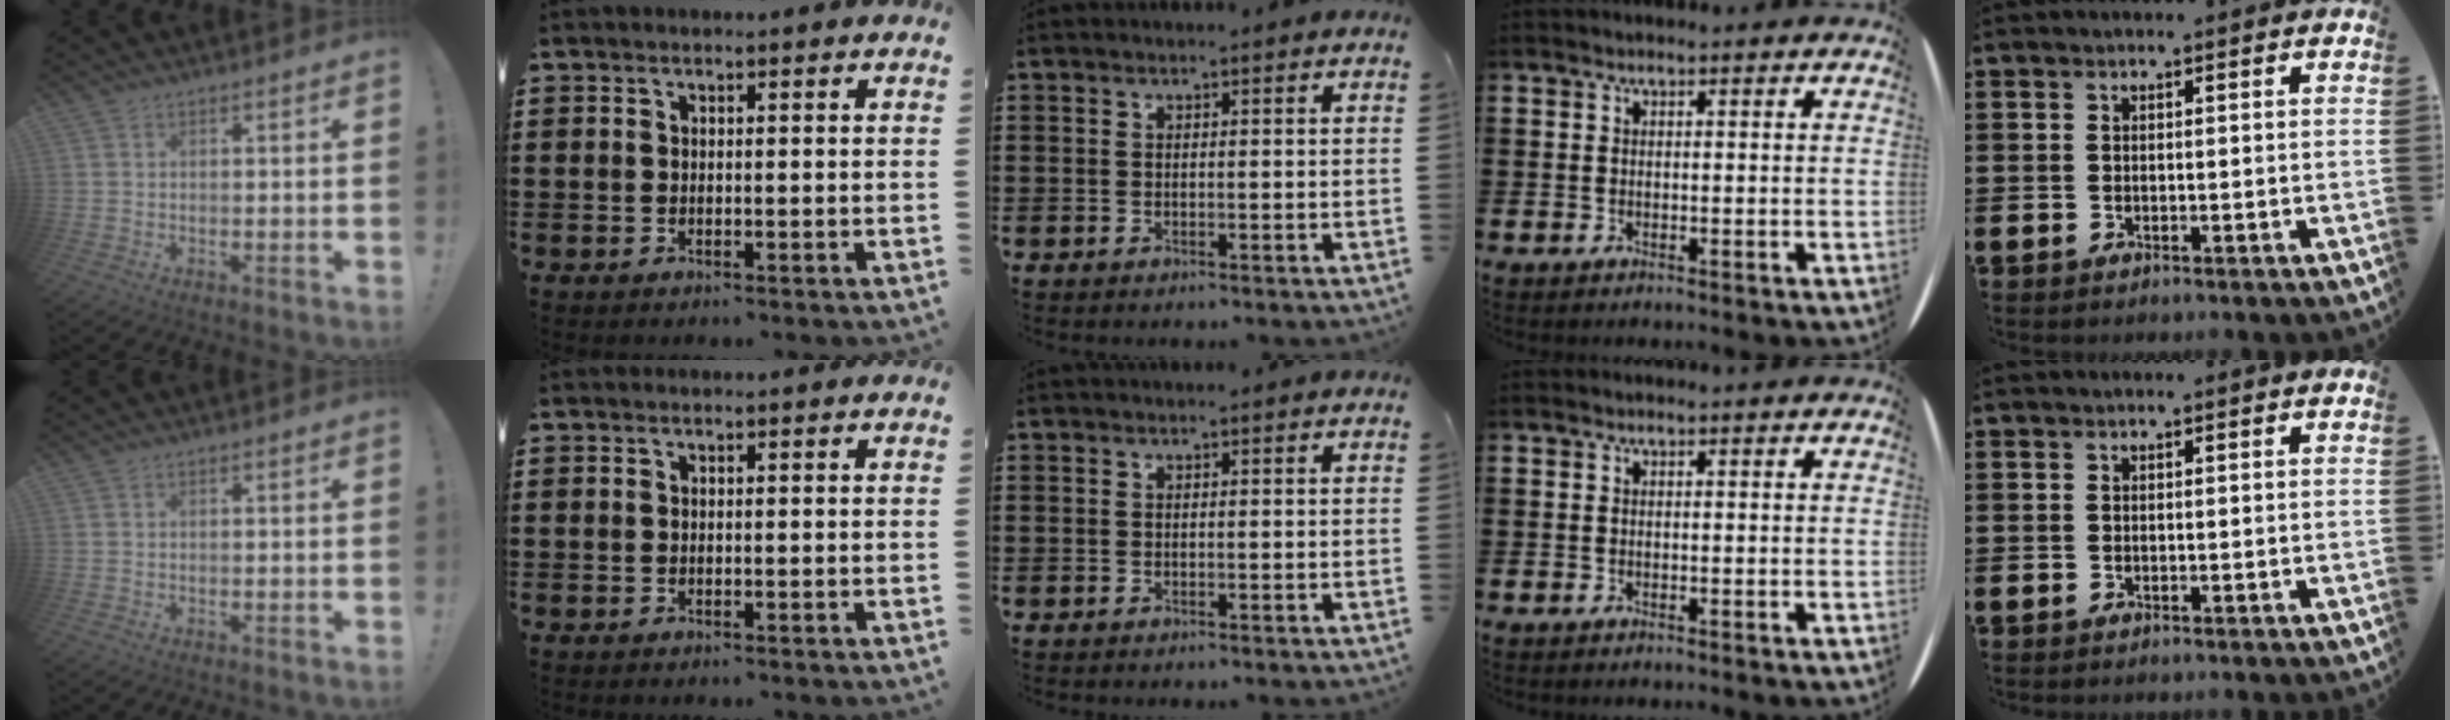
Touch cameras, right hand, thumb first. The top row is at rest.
{}